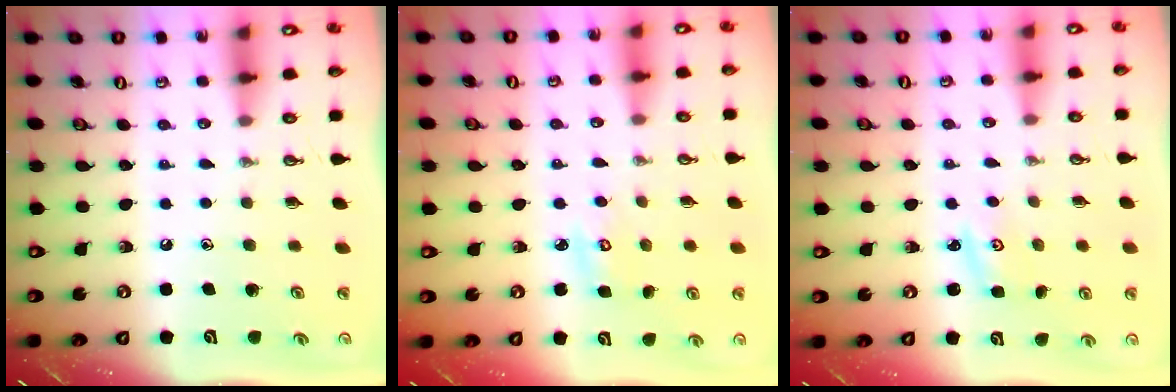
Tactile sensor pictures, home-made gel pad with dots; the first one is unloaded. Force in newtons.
{"total": 3.1, "press": 3.1, "slide": 0.2}
{"total": 2.8, "press": 2.8, "slide": 0.3}